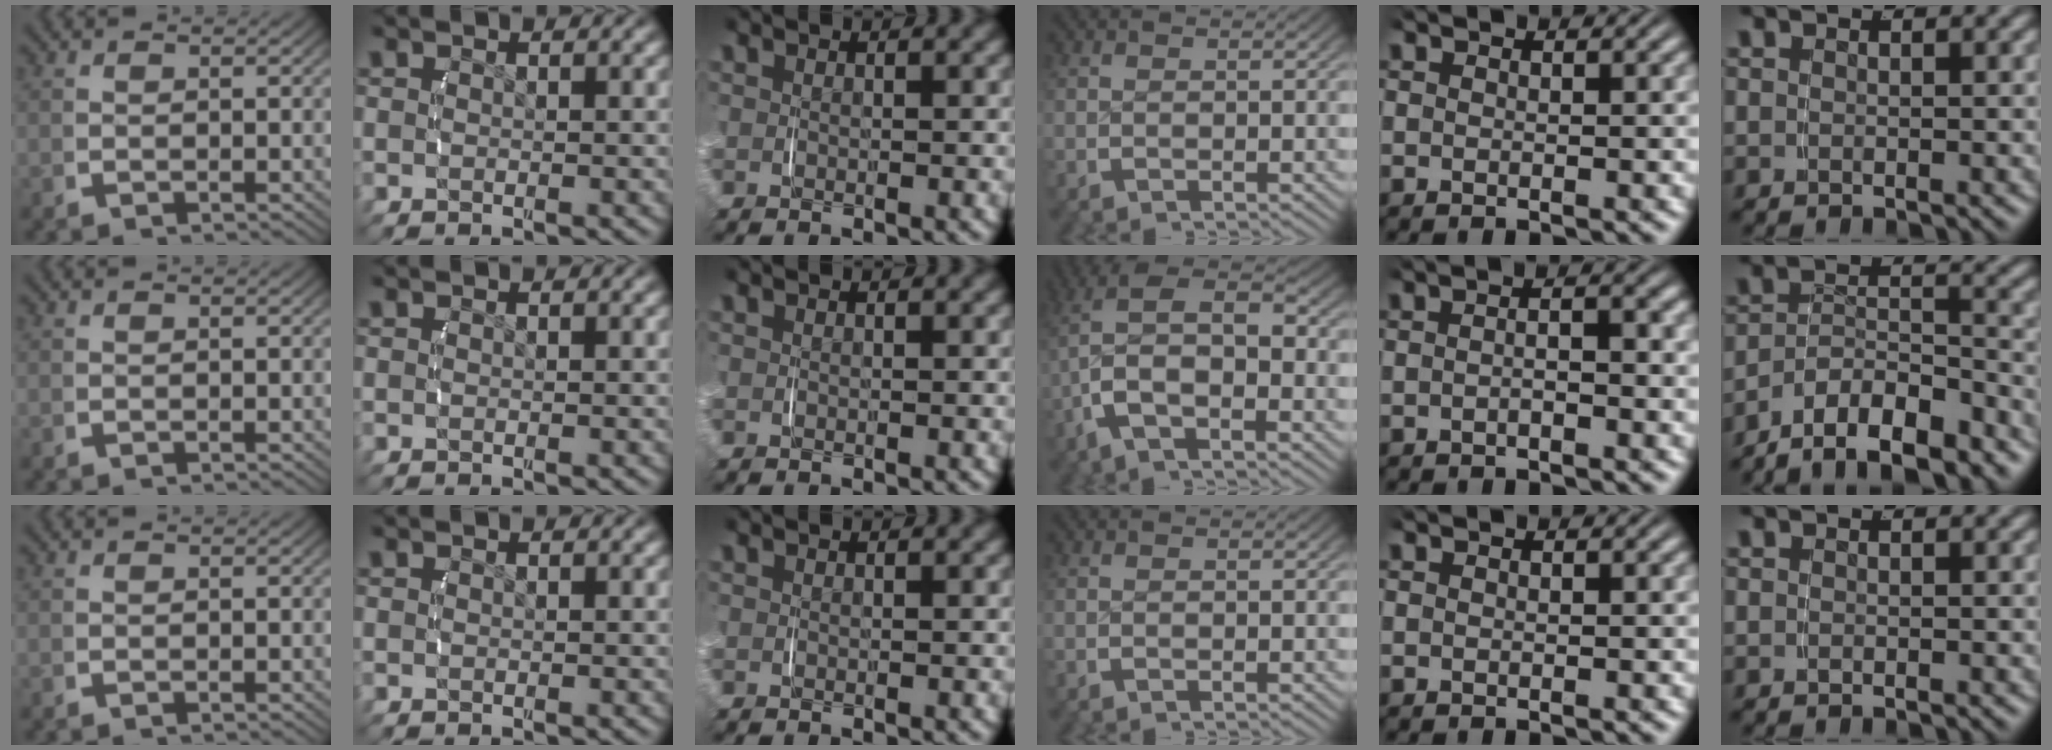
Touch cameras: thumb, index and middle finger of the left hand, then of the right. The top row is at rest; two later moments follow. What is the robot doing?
{"motion": "lift_and_place", "object": "napkin"}